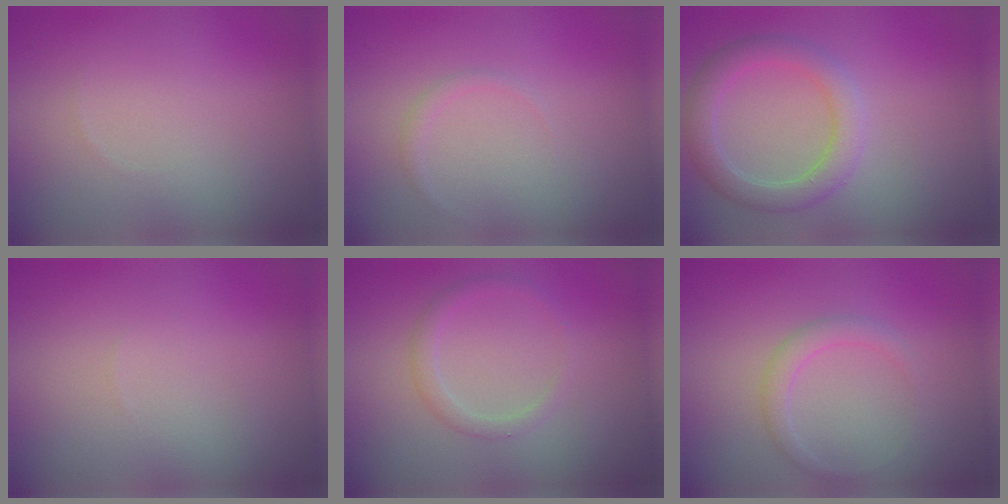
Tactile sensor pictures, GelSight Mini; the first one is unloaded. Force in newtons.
{"total": 0.7, "press": 0.7, "slide": 0.1}
{"total": 3.5, "press": 3.5, "slide": 0.3}
{"total": 0.0}
{"total": 1.5, "press": 1.5, "slide": 0.1}
{"total": 1.5, "press": 1.5, "slide": 0.1}